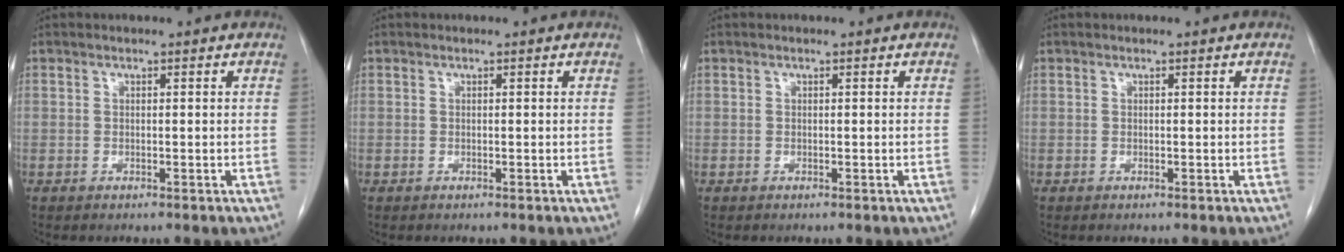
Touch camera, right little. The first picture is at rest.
{"total": 0.0}
{"total": 0.0}
{"total": 0.0}